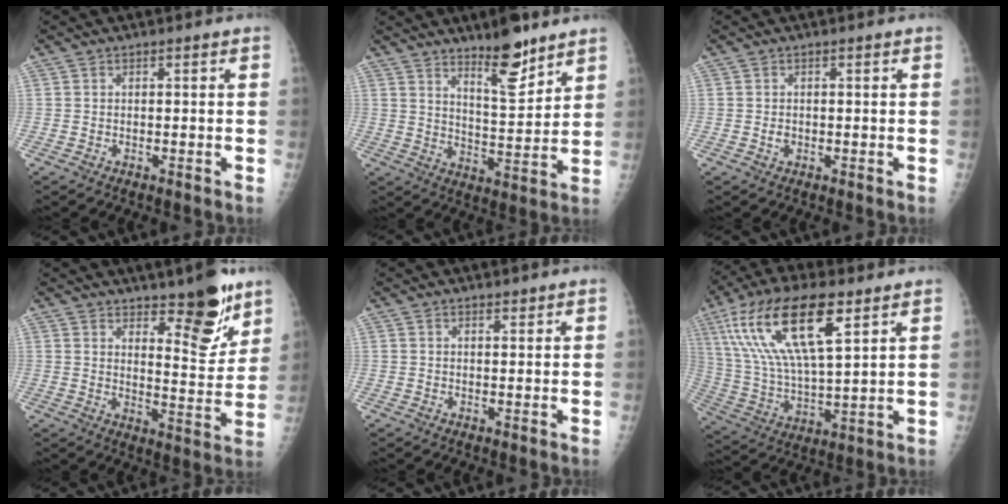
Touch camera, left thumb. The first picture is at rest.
{"total": 10.4, "force": [7.6, 2.9, 6.4], "torque": [-0.084, -0.065, 0.130]}
{"total": 1.1, "force": [-0.1, 0.9, 0.6], "torque": [-0.006, 0.001, 0.000]}
{"total": 10.7, "force": [7.4, 3.8, 6.7], "torque": [-0.062, -0.062, 0.116]}
{"total": 1.1, "force": [0.9, 0.4, 0.3], "torque": [0.000, -0.007, 0.013]}
{"total": 20.2, "force": [9.5, 6.7, 16.5], "torque": [-0.315, -0.019, 0.180]}